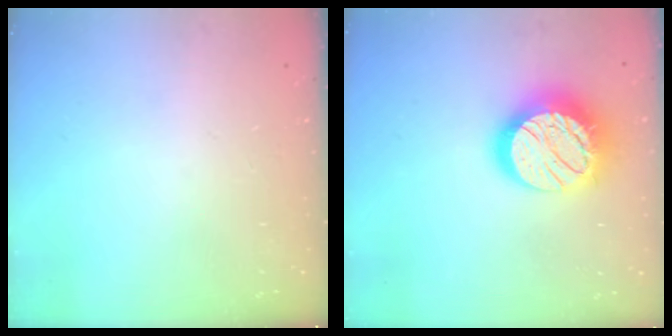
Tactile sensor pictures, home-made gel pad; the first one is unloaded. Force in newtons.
{"total": 18.6, "press": 18.6, "slide": 1.2}